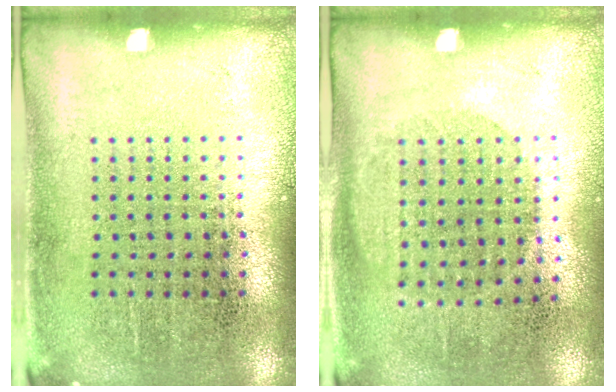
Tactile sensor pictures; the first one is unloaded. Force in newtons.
{"total": 1.0, "press": 0.9, "slide": 0.5}